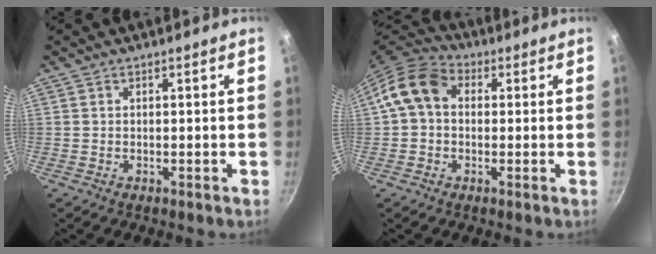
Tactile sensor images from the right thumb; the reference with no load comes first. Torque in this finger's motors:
{"motor_torque": [-0.43, 0.57, 0.37, -0.36, 0.09]}